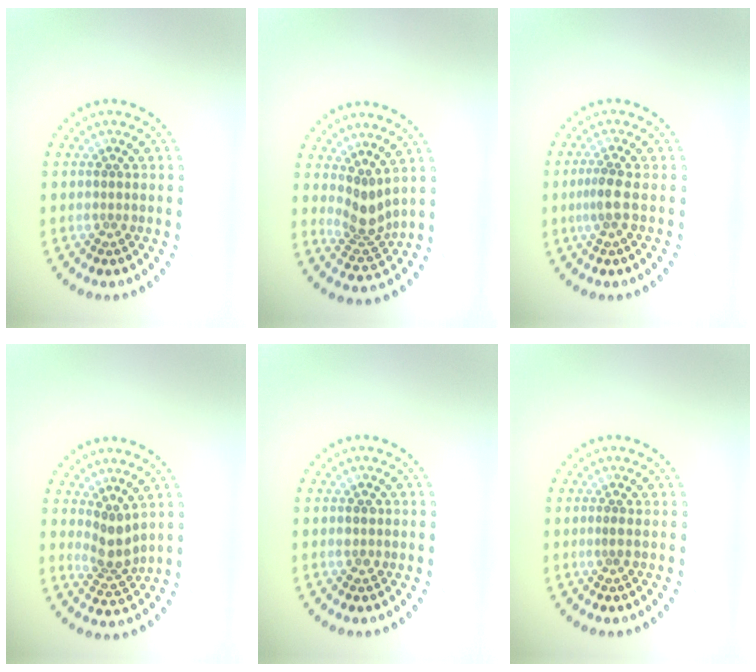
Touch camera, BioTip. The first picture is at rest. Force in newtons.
{"total": 2.8, "press": 2.0, "slide": 1.9}
{"total": 1.9, "press": 1.5, "slide": 1.1}
{"total": 2.5, "press": 1.9, "slide": 1.7}
{"total": 1.2, "press": 1.2, "slide": 0.2}
{"total": 0.6, "press": 0.3, "slide": 0.5}